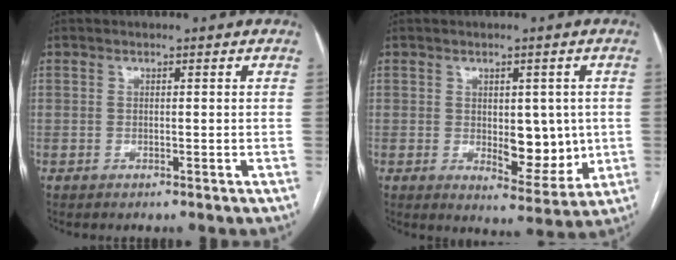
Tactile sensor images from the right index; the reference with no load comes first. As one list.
[{"total": 8.1, "force": [-0.1, 4.0, 7.1], "torque": [-0.083, -0.004, 0.012]}]